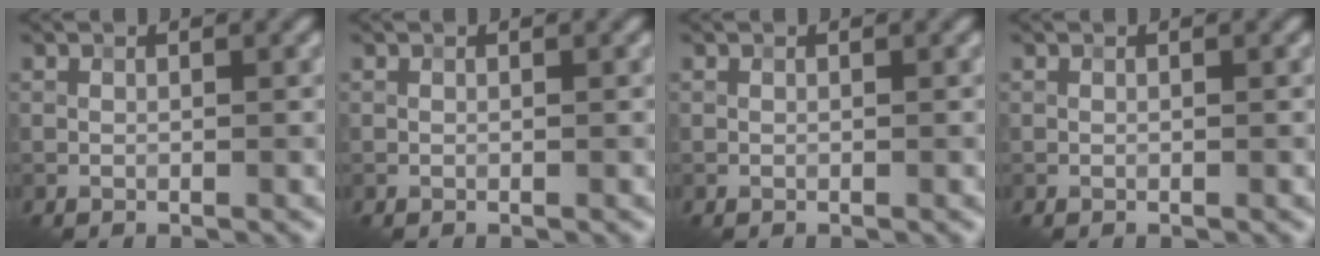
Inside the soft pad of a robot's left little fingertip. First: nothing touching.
{"total": 0.0}
{"total": 0.0}
{"total": 0.0}